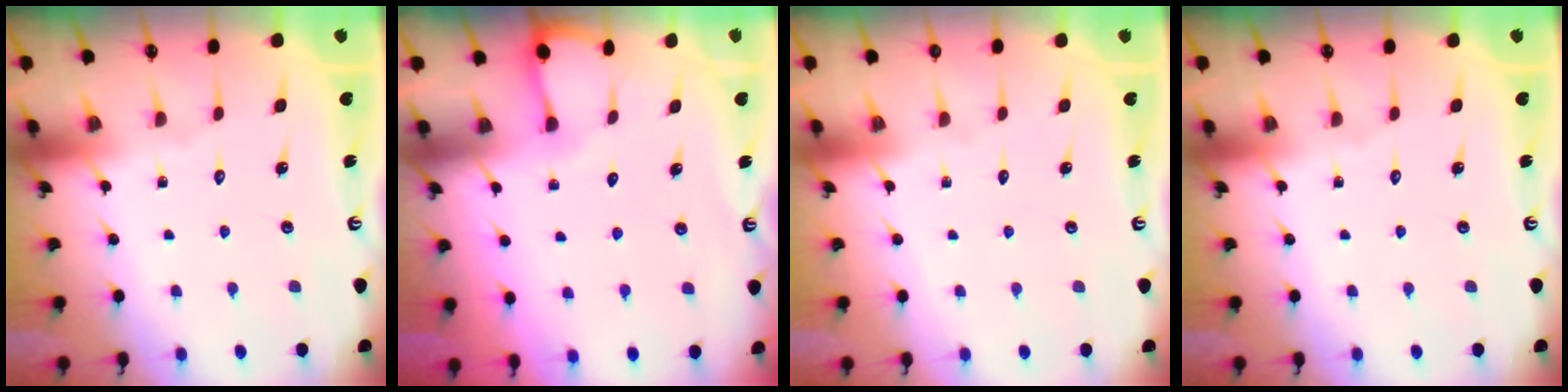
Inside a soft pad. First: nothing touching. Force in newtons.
{"total": 2.2, "press": 2.2, "slide": 0.4}
{"total": 0.0}
{"total": 0.0}